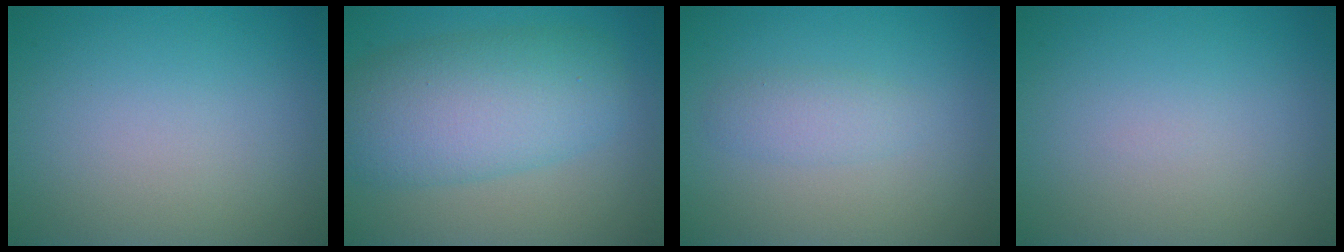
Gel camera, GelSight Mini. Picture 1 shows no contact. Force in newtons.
{"total": 8.0, "press": 8.0, "slide": 0.5}
{"total": 1.6, "press": 1.6, "slide": 0.1}
{"total": 0.0}